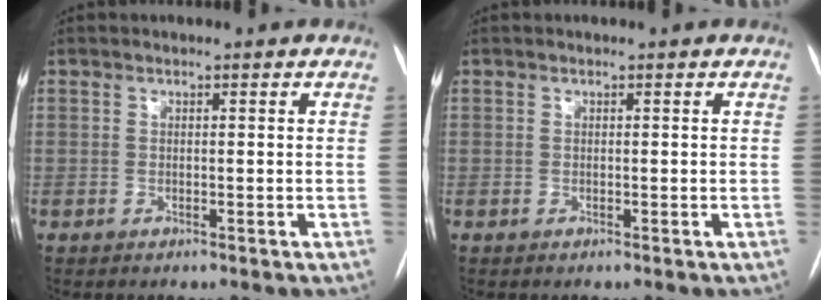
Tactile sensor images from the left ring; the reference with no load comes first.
{"total": 0.0}